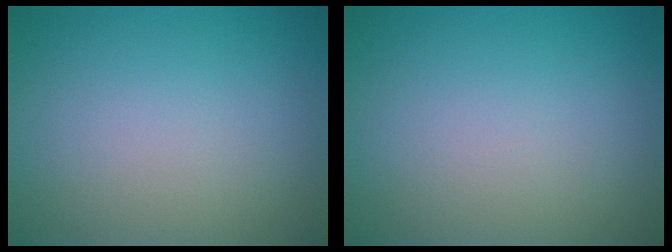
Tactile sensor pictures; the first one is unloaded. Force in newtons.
{"total": 0.0}